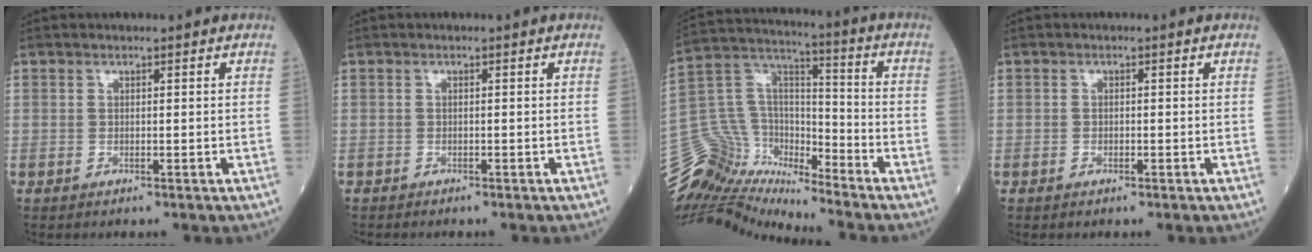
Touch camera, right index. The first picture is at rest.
{"total": 0.6, "force": [-0.6, 0.0, 0.0], "torque": [-0.007, -0.001, -0.015]}
{"total": 17.4, "force": [-16.3, 4.8, 3.6], "torque": [-0.093, 0.072, -0.296]}
{"total": 0.8, "force": [-0.5, 0.3, 0.5], "torque": [-0.009, 0.000, -0.007]}